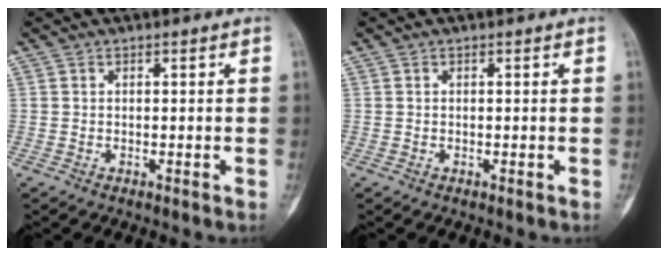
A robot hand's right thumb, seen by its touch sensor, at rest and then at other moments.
{"total": 0.0}